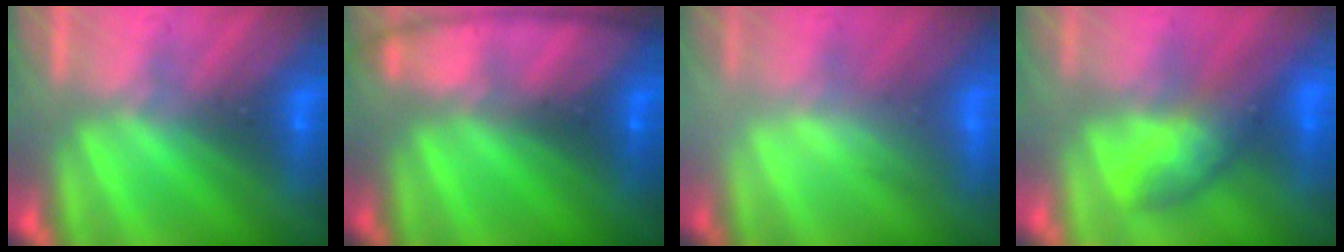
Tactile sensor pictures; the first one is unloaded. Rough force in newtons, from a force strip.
{"total": 7.9}
{"total": 2.3}
{"total": 7.4}